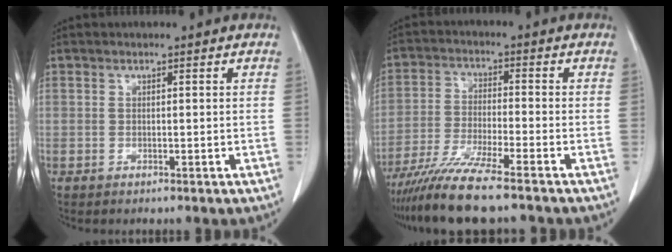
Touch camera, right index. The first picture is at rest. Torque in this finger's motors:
{"motor_torque": [1.10, -1.04, 0.53, 0.18]}